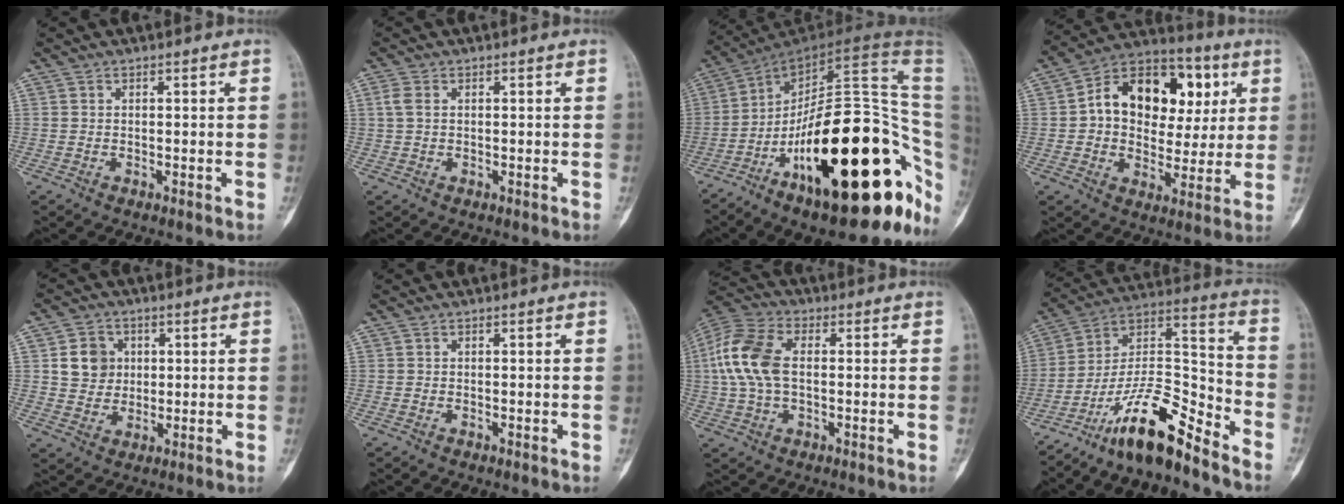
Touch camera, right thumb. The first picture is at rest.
{"total": 2.4, "force": [0.6, 1.5, 1.7], "torque": [-0.049, 0.006, 0.012]}
{"total": 34.6, "force": [-9.6, 12.4, 30.8], "torque": [-0.364, 0.064, -0.140]}
{"total": 19.7, "force": [4.5, 13.8, 13.3], "torque": [-0.159, 0.020, 0.068]}
{"total": 6.9, "force": [1.5, 6.1, 2.7], "torque": [-0.018, -0.004, 0.028]}
{"total": 0.0}
{"total": 12.6, "force": [0.8, 7.5, 10.0], "torque": [-0.226, 0.025, 0.010]}
{"total": 16.0, "force": [-12.3, 3.6, 9.5], "torque": [-0.160, 0.109, -0.220]}